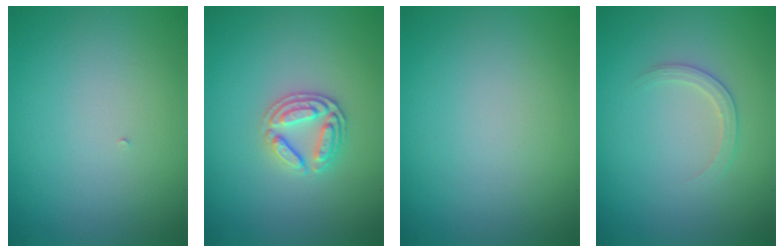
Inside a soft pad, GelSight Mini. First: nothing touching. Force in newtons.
{"total": 2.6, "press": 2.5, "slide": 0.6}
{"total": 0.0}
{"total": 1.6, "press": 1.6, "slide": 0.1}